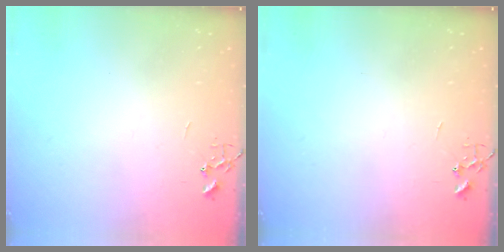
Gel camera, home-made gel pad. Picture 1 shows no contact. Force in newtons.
{"total": 0.0}